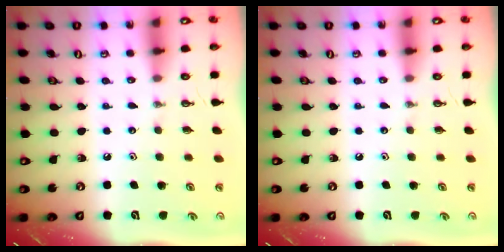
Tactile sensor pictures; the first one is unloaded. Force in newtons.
{"total": 0.0}